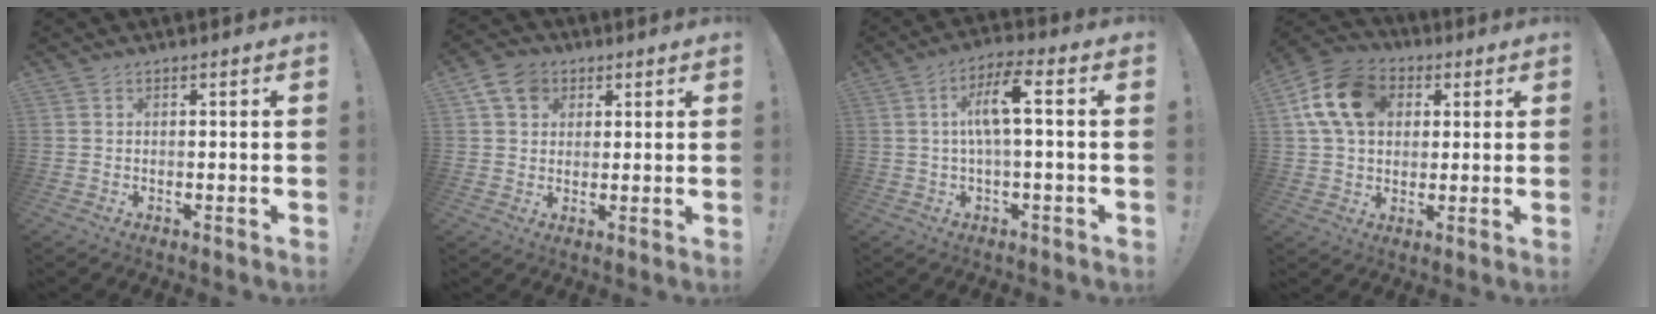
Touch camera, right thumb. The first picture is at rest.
{"total": 8.2, "force": [3.5, 6.4, 3.7], "torque": [-0.058, -0.005, 0.070]}
{"total": 8.8, "force": [1.1, 1.6, 8.6], "torque": [-0.157, 0.007, 0.015]}
{"total": 15.6, "force": [4.3, 11.8, 9.3], "torque": [-0.161, 0.002, 0.087]}